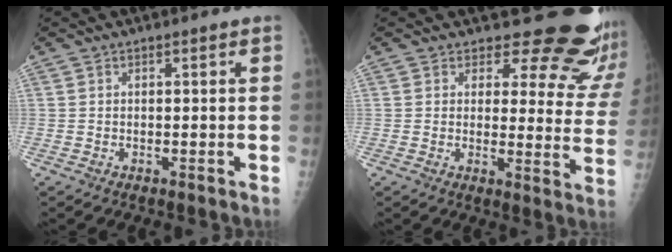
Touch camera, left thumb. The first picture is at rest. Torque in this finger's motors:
{"motor_torque": [0.23, 0.15, 0.01, -0.24, 0.01]}